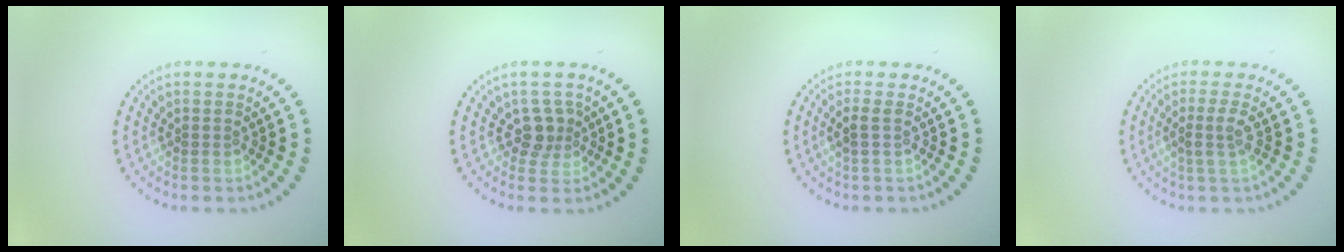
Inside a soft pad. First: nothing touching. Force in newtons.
{"total": 2.2, "press": 1.8, "slide": 1.3}
{"total": 1.1, "press": 1.0, "slide": 0.6}
{"total": 2.0, "press": 1.5, "slide": 1.3}